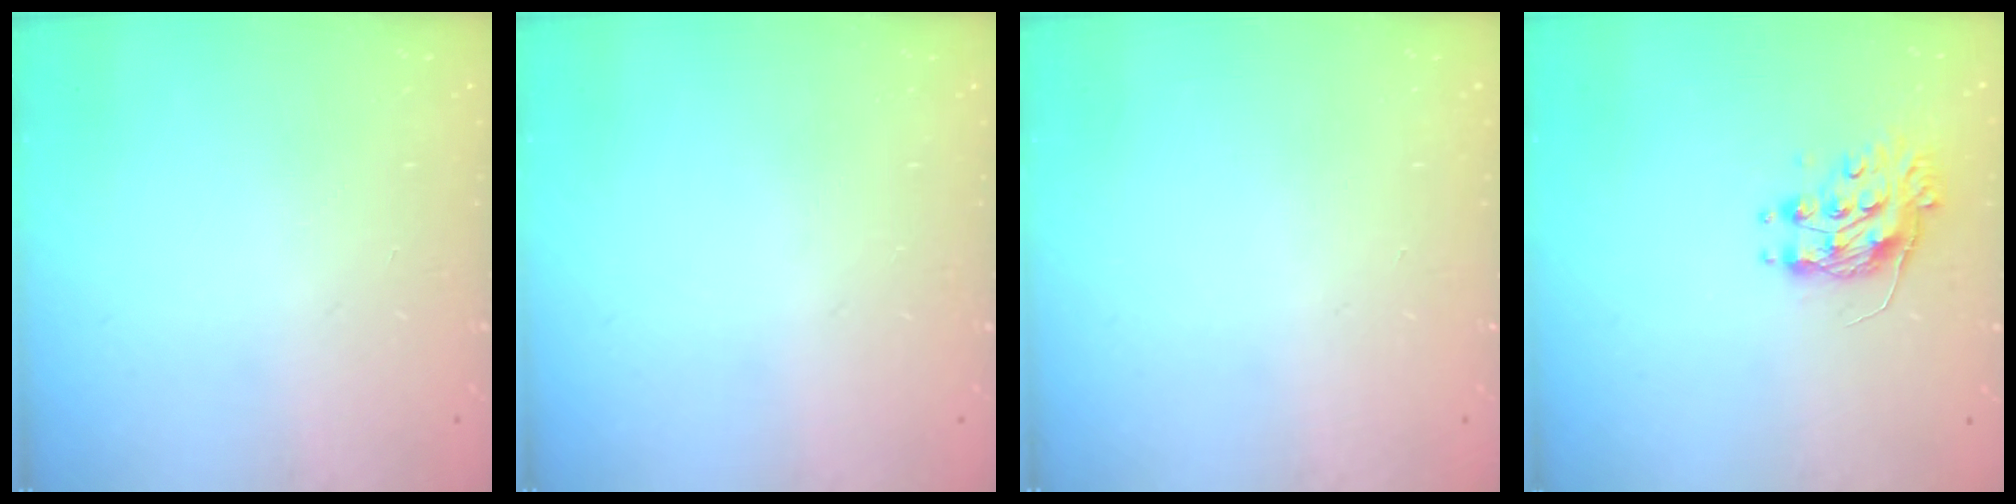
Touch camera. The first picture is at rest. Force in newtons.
{"total": 0.0}
{"total": 0.0}
{"total": 9.2, "press": 9.2, "slide": 0.1}